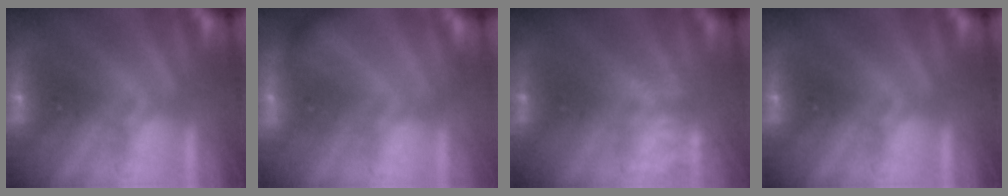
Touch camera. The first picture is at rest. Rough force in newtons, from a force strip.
{"total": 2.2}
{"total": 3.9}
{"total": 0.0}